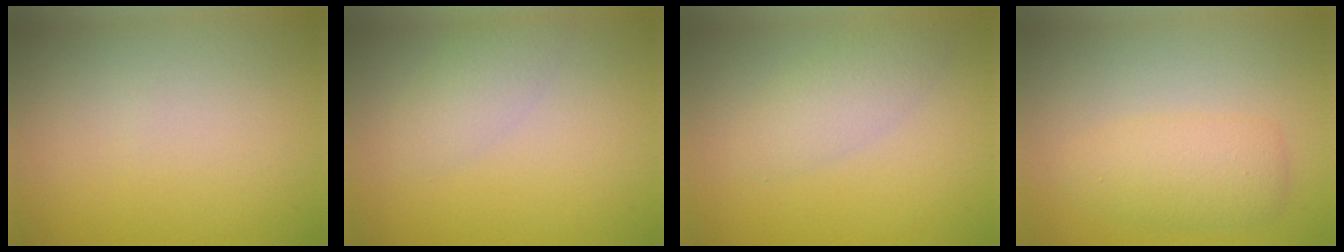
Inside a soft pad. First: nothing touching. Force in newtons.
{"total": 2.4, "press": 2.4, "slide": 0.2}
{"total": 2.6, "press": 2.6, "slide": 0.1}
{"total": 3.5, "press": 3.5, "slide": 0.2}